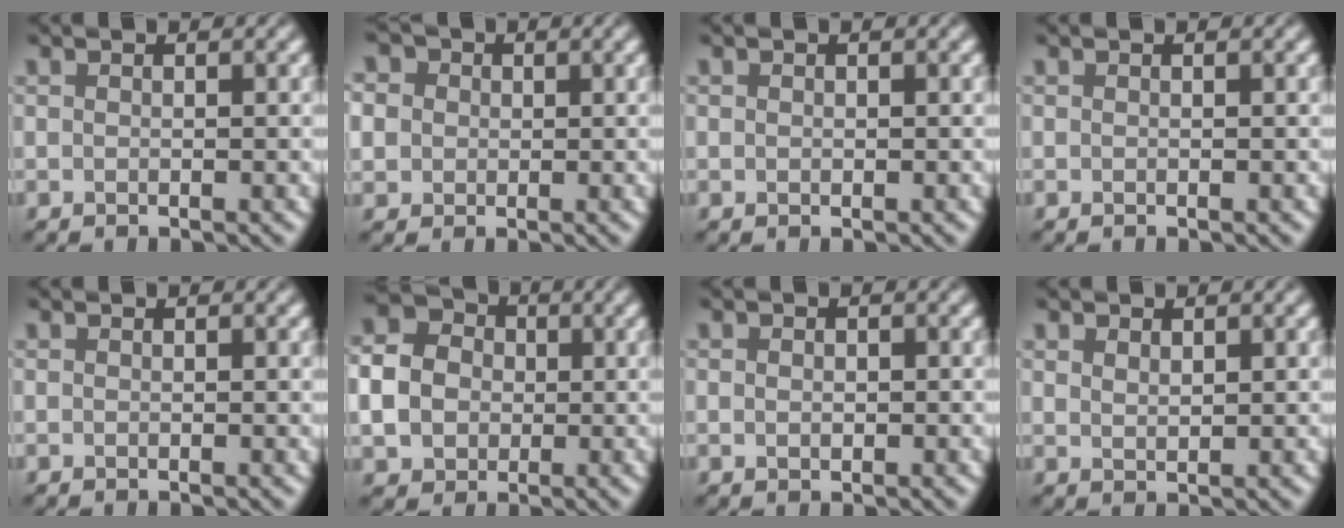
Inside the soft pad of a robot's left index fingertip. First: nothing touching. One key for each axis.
{"total": 8.3, "fx": 3.3, "fy": 6.7, "fz": 3.7, "tx": -0.074, "ty": 0.030, "tz": 0.026}
{"total": 0.0}
{"total": 0.0}
{"total": 0.0}
{"total": 5.4, "fx": -0.2, "fy": 4.7, "fz": 2.7, "tx": -0.063, "ty": 0.007, "tz": -0.008}
{"total": 0.9, "fx": 0.0, "fy": 0.7, "fz": 0.6, "tx": -0.008, "ty": -0.002, "tz": 0.001}
{"total": 1.3, "fx": 0.8, "fy": 0.7, "fz": 0.7, "tx": -0.013, "ty": -0.002, "tz": 0.019}